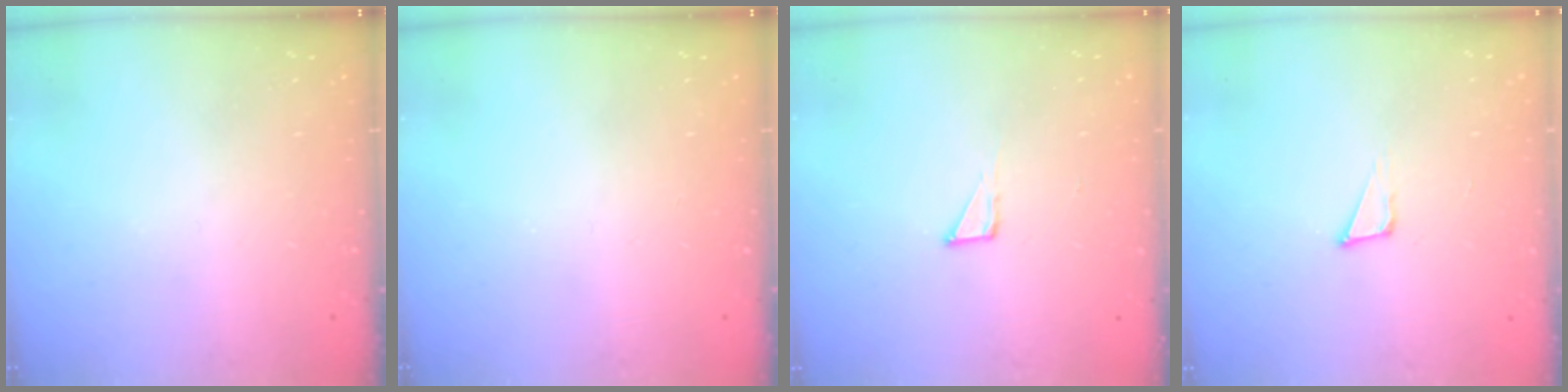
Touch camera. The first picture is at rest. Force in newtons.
{"total": 0.0}
{"total": 2.7, "press": 2.7, "slide": 0.2}
{"total": 3.3, "press": 3.2, "slide": 0.8}